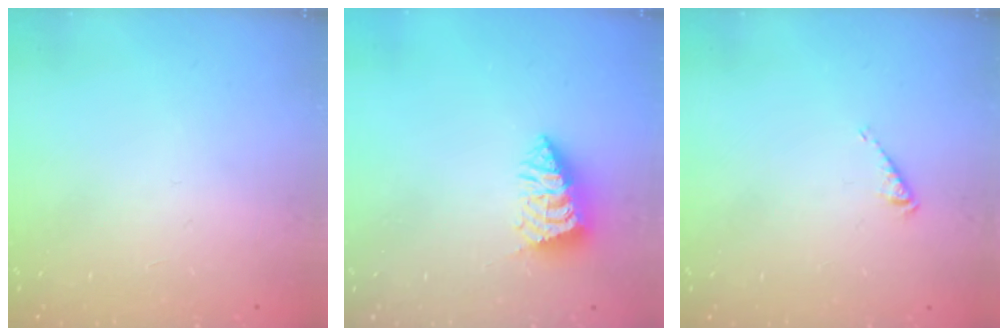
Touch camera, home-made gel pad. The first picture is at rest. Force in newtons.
{"total": 3.2, "press": 3.2, "slide": 0.1}
{"total": 3.4, "press": 3.4, "slide": 0.6}